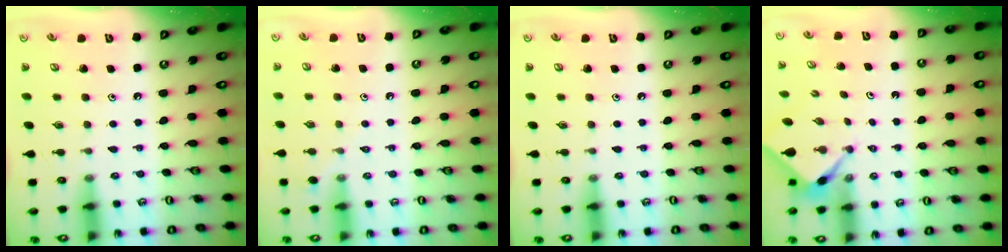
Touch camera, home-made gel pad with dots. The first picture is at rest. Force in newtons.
{"total": 3.2, "press": 3.1, "slide": 0.6}
{"total": 0.0}
{"total": 2.2, "press": 2.2, "slide": 0.3}